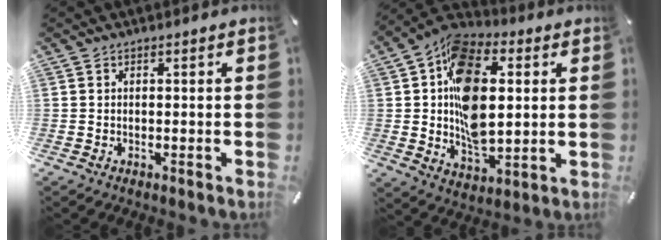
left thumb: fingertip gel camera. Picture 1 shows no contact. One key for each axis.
{"total": 18.2, "fx": 2.9, "fy": 11.8, "fz": 13.6, "tx": -0.244, "ty": 0.000, "tz": 0.052}